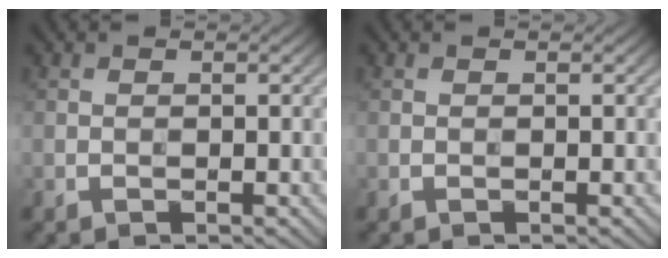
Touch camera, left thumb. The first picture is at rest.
{"total": 0.0}